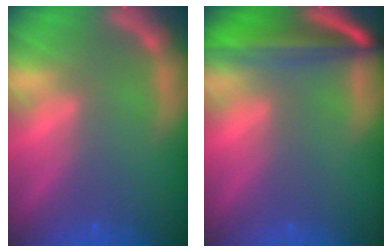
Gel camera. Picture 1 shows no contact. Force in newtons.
{"total": 8.5}